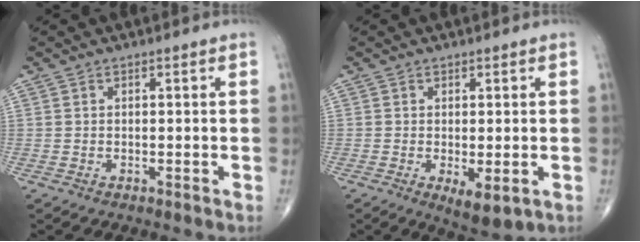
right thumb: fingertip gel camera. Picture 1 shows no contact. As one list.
[{"total": 5.1, "force": [-1.3, 2.0, 4.5], "torque": [-0.069, -0.016, -0.012]}]